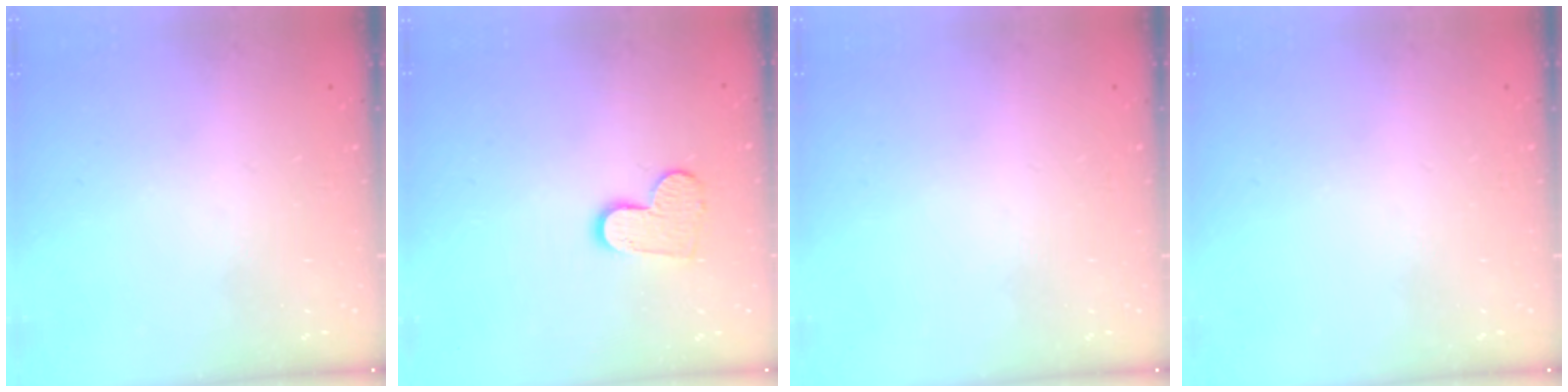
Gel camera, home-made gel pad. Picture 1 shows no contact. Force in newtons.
{"total": 9.9, "press": 9.8, "slide": 0.7}
{"total": 0.0}
{"total": 0.0}